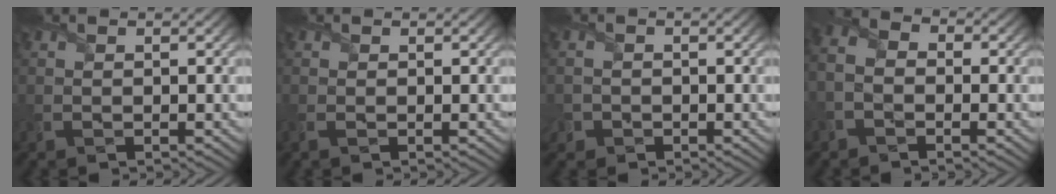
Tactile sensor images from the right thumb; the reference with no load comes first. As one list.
[{"total": 0.8, "force": [-0.1, 0.5, 0.7], "torque": [-0.019, -0.001, -0.004]}, {"total": 1.8, "force": [-1.0, 1.4, 0.0], "torque": [-0.002, 0.000, -0.020]}, {"total": 3.9, "force": [-1.4, 2.8, 2.4], "torque": [-0.057, 0.007, -0.032]}]